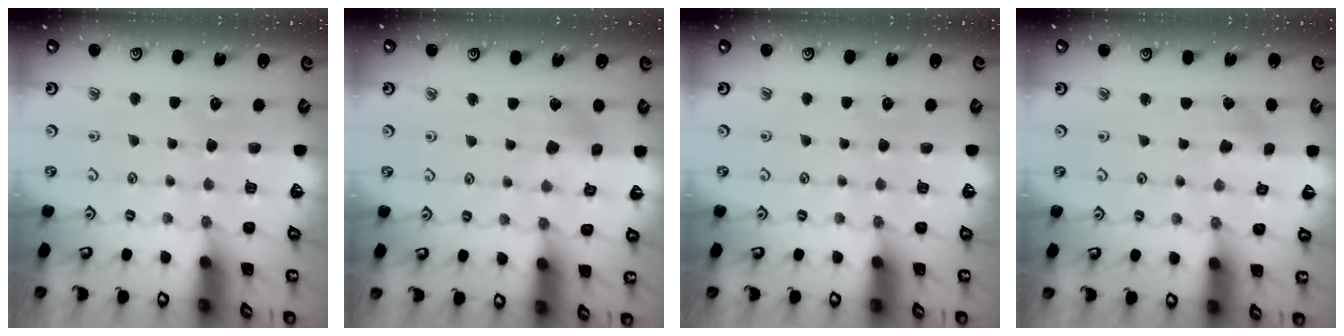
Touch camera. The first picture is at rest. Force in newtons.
{"total": 5.4, "press": 5.4, "slide": 0.5}
{"total": 0.0}
{"total": 1.4, "press": 1.4, "slide": 0.2}